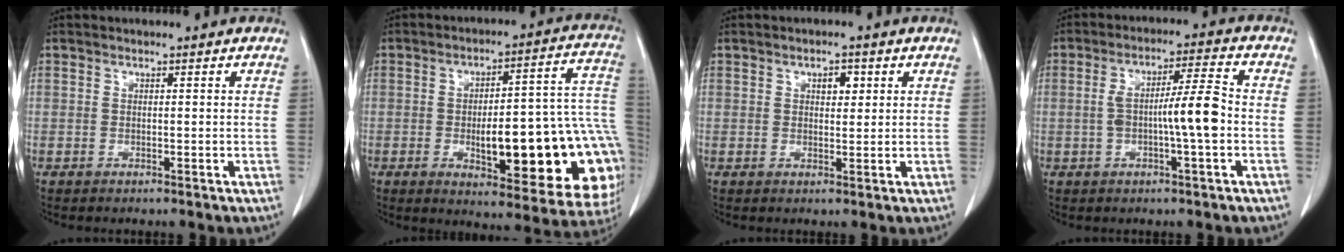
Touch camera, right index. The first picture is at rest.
{"total": 24.4, "force": [-5.4, 6.7, 22.8], "torque": [-0.207, 0.032, -0.051]}
{"total": 2.5, "force": [1.0, 1.2, 1.9], "torque": [-0.027, 0.001, 0.016]}
{"total": 7.8, "force": [-1.2, 0.3, 7.7], "torque": [-0.138, 0.015, -0.021]}